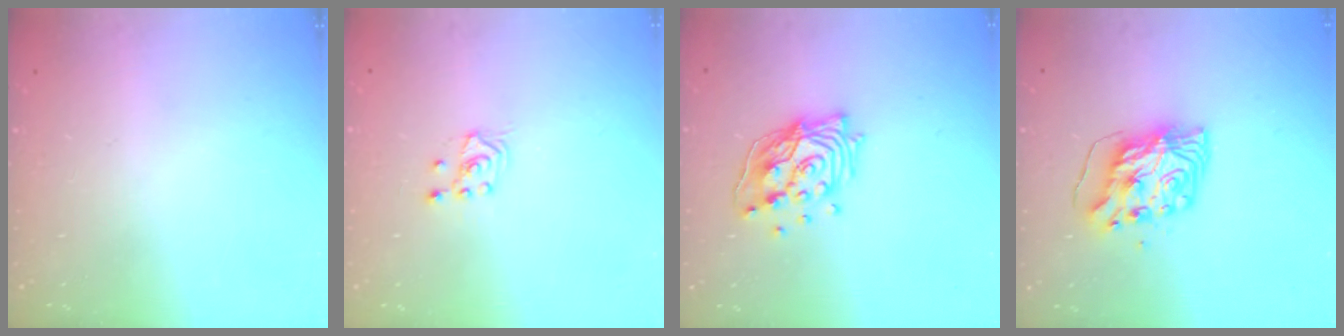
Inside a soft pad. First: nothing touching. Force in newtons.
{"total": 2.1, "press": 2.0, "slide": 0.8}
{"total": 15.9, "press": 15.9, "slide": 1.5}
{"total": 8.3, "press": 8.3, "slide": 0.9}